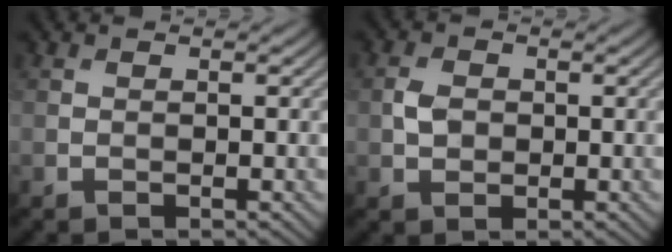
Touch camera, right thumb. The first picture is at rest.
{"total": 2.4, "force": [0.0, 1.9, 1.5], "torque": [-0.035, -0.001, -0.004]}